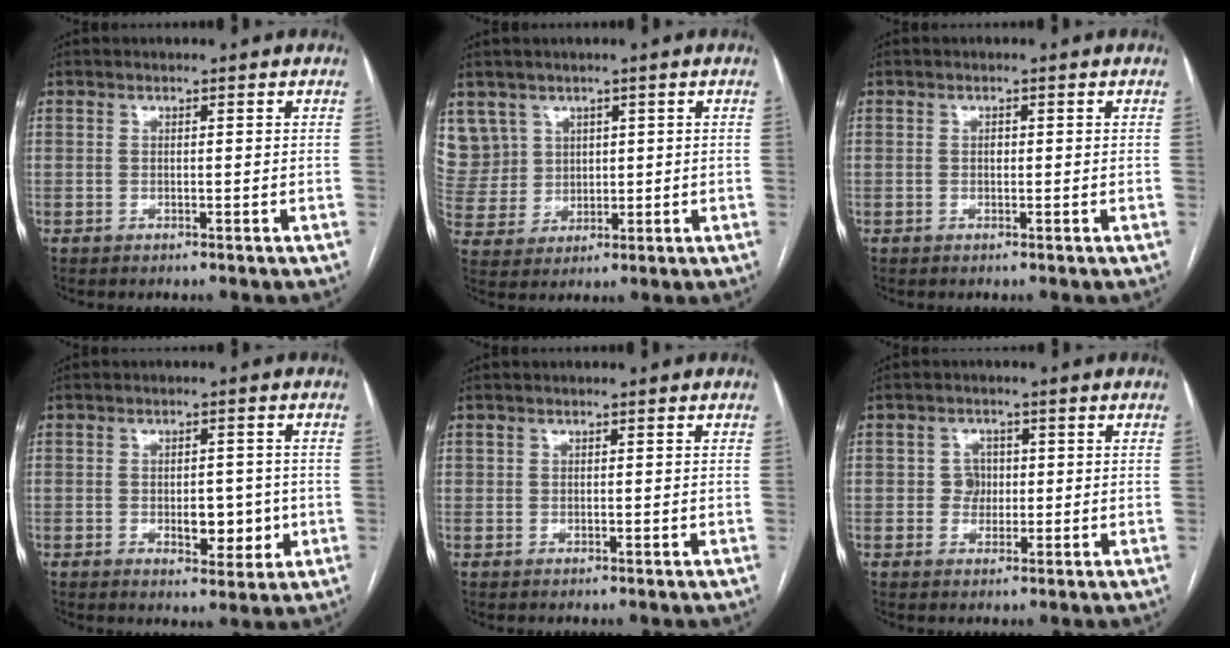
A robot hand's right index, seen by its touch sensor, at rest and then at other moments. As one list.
[{"total": 8.5, "force": [4.5, 7.2, -0.3], "torque": [-0.005, 0.026, 0.109]}, {"total": 0.6, "force": [0.0, 0.5, 0.4], "torque": [-0.005, 0.002, -0.002]}, {"total": 5.1, "force": [-0.9, 2.7, 4.2], "torque": [-0.049, 0.000, -0.005]}, {"total": 0.5, "force": [0.3, 0.3, -0.3], "torque": [0.011, 0.001, 0.003]}, {"total": 2.7, "force": [0.1, 2.6, 0.9], "torque": [-0.005, 0.007, -0.001]}]